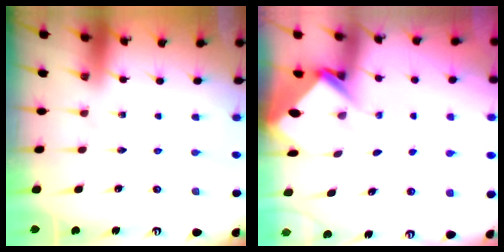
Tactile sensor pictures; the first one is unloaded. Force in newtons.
{"total": 3.8, "press": 3.8, "slide": 0.2}